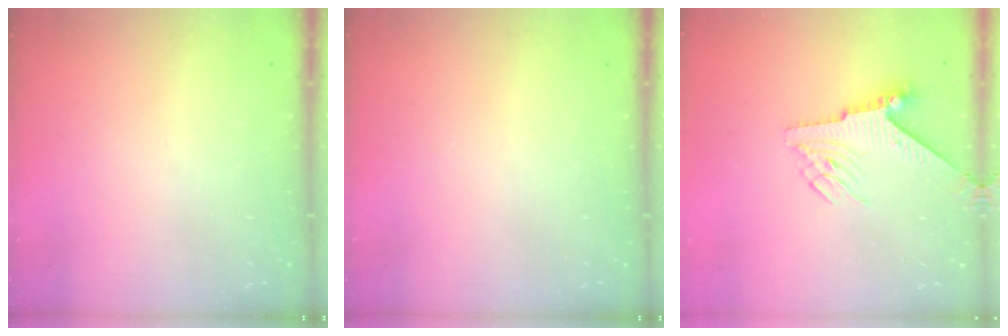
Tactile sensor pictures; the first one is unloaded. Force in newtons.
{"total": 0.0}
{"total": 5.5, "press": 5.4, "slide": 1.2}